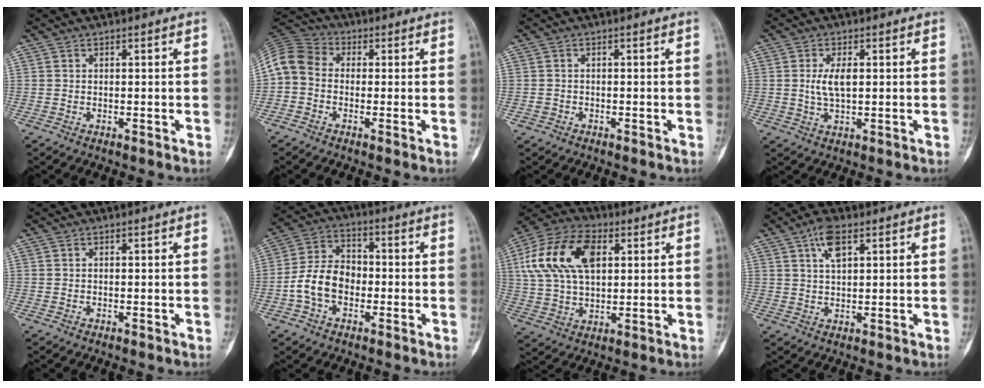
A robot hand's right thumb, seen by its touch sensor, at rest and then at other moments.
{"total": 8.4, "force": [-0.4, 6.9, 4.8], "torque": [-0.086, 0.027, -0.025]}
{"total": 0.9, "force": [-0.4, 0.8, 0.0], "torque": [-0.002, 0.004, -0.008]}
{"total": 4.6, "force": [0.6, 2.1, 4.0], "torque": [-0.076, -0.001, 0.014]}
{"total": 0.0}
{"total": 9.8, "force": [-2.3, 6.9, 6.5], "torque": [-0.110, 0.036, -0.053]}
{"total": 17.1, "force": [4.8, 10.2, 12.9], "torque": [-0.240, 0.011, 0.085]}
{"total": 5.1, "force": [2.5, 2.0, 3.9], "torque": [-0.070, -0.003, 0.047]}